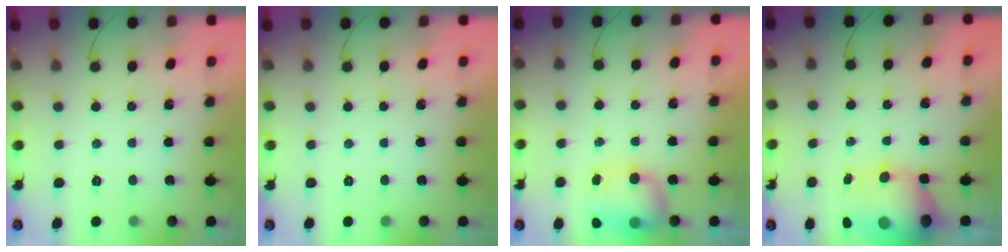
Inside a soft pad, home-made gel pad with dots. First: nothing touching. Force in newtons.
{"total": 0.0}
{"total": 11.3, "press": 8.6, "slide": 7.2}
{"total": 11.5, "press": 11.1, "slide": 3.0}